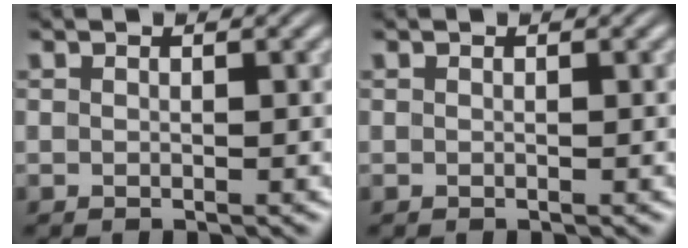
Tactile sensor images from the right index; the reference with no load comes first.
{"total": 0.0}